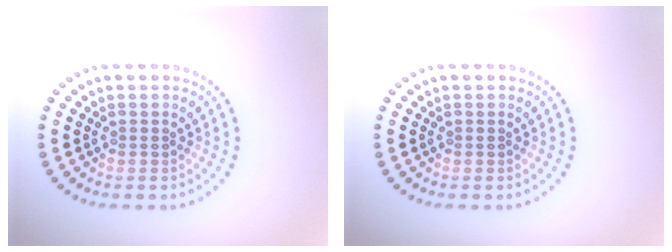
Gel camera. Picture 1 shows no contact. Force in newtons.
{"total": 0.0}